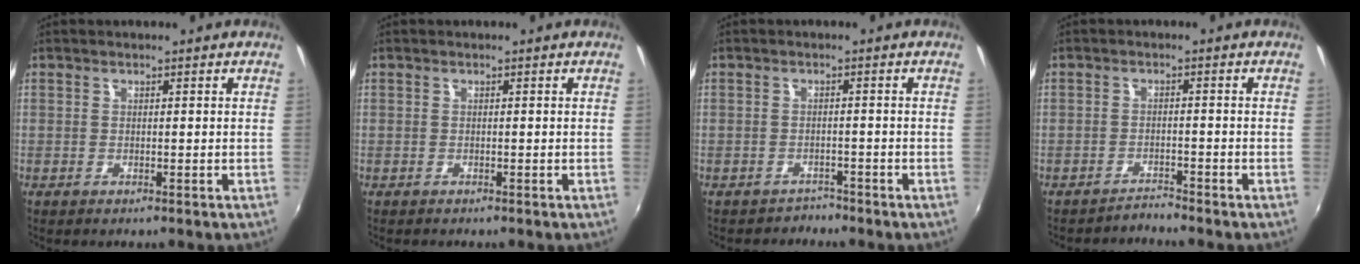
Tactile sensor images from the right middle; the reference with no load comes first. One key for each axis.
{"total": 0.0}
{"total": 2.2, "fx": -2.0, "fy": 0.9, "fz": -0.3, "tx": 0.003, "ty": 0.002, "tz": -0.031}
{"total": 2.2, "fx": -2.1, "fy": -0.5, "fz": -0.3, "tx": -0.001, "ty": 0.001, "tz": -0.036}